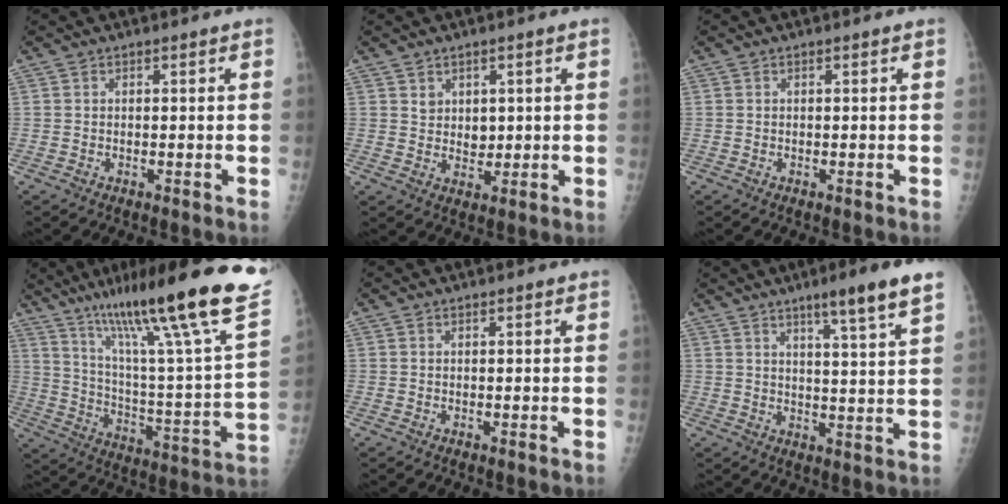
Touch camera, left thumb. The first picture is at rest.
{"total": 3.5, "force": [1.2, 2.9, 1.5], "torque": [-0.001, -0.011, 0.026]}
{"total": 0.0}
{"total": 31.9, "force": [21.2, 3.4, 23.5], "torque": [-0.338, -0.069, 0.329]}
{"total": 0.0}
{"total": 9.0, "force": [5.8, -0.1, 6.9], "torque": [-0.100, -0.031, 0.083]}